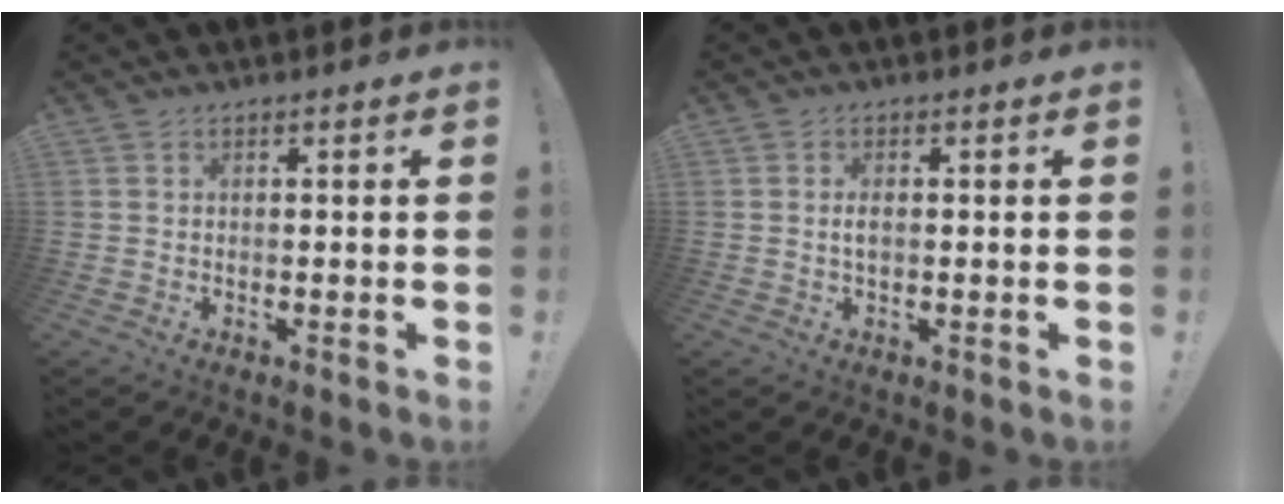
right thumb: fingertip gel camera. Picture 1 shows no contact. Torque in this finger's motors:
{"motor_torque": [-0.11, 0.02, -0.05, 0.08, 0.03]}